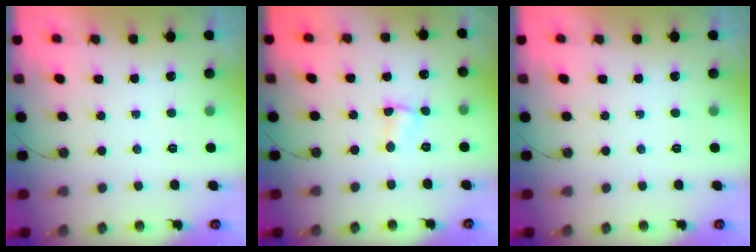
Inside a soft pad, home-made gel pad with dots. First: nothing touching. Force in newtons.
{"total": 2.7, "press": 2.7, "slide": 0.5}
{"total": 0.0}